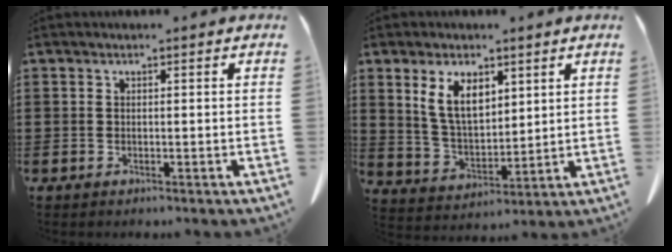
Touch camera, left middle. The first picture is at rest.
{"total": 7.9, "force": [4.4, 4.1, 5.2], "torque": [-0.116, 0.004, 0.084]}